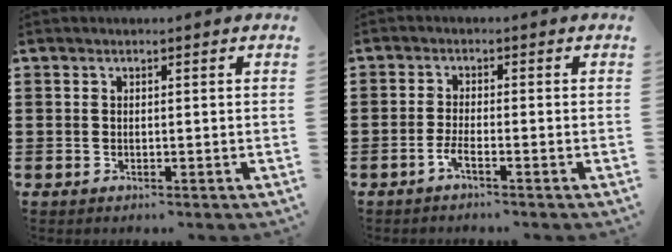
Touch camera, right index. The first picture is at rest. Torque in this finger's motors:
{"motor_torque": [0.36, 0.51, 0.09, -0.01]}